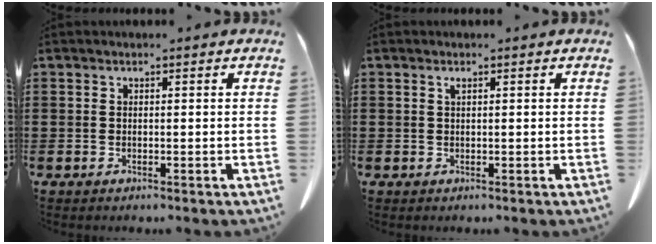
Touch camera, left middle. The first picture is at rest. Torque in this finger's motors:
{"motor_torque": [-1.00, 1.14, -0.46, -0.17]}